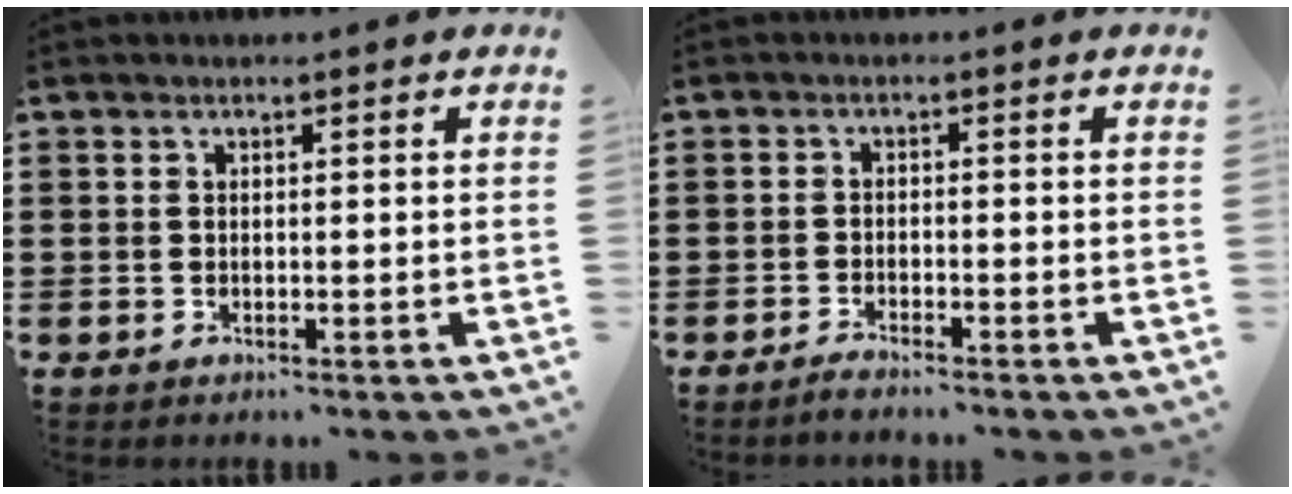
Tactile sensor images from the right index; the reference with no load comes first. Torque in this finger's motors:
{"motor_torque": [0.40, -0.13, 0.06, -0.01]}